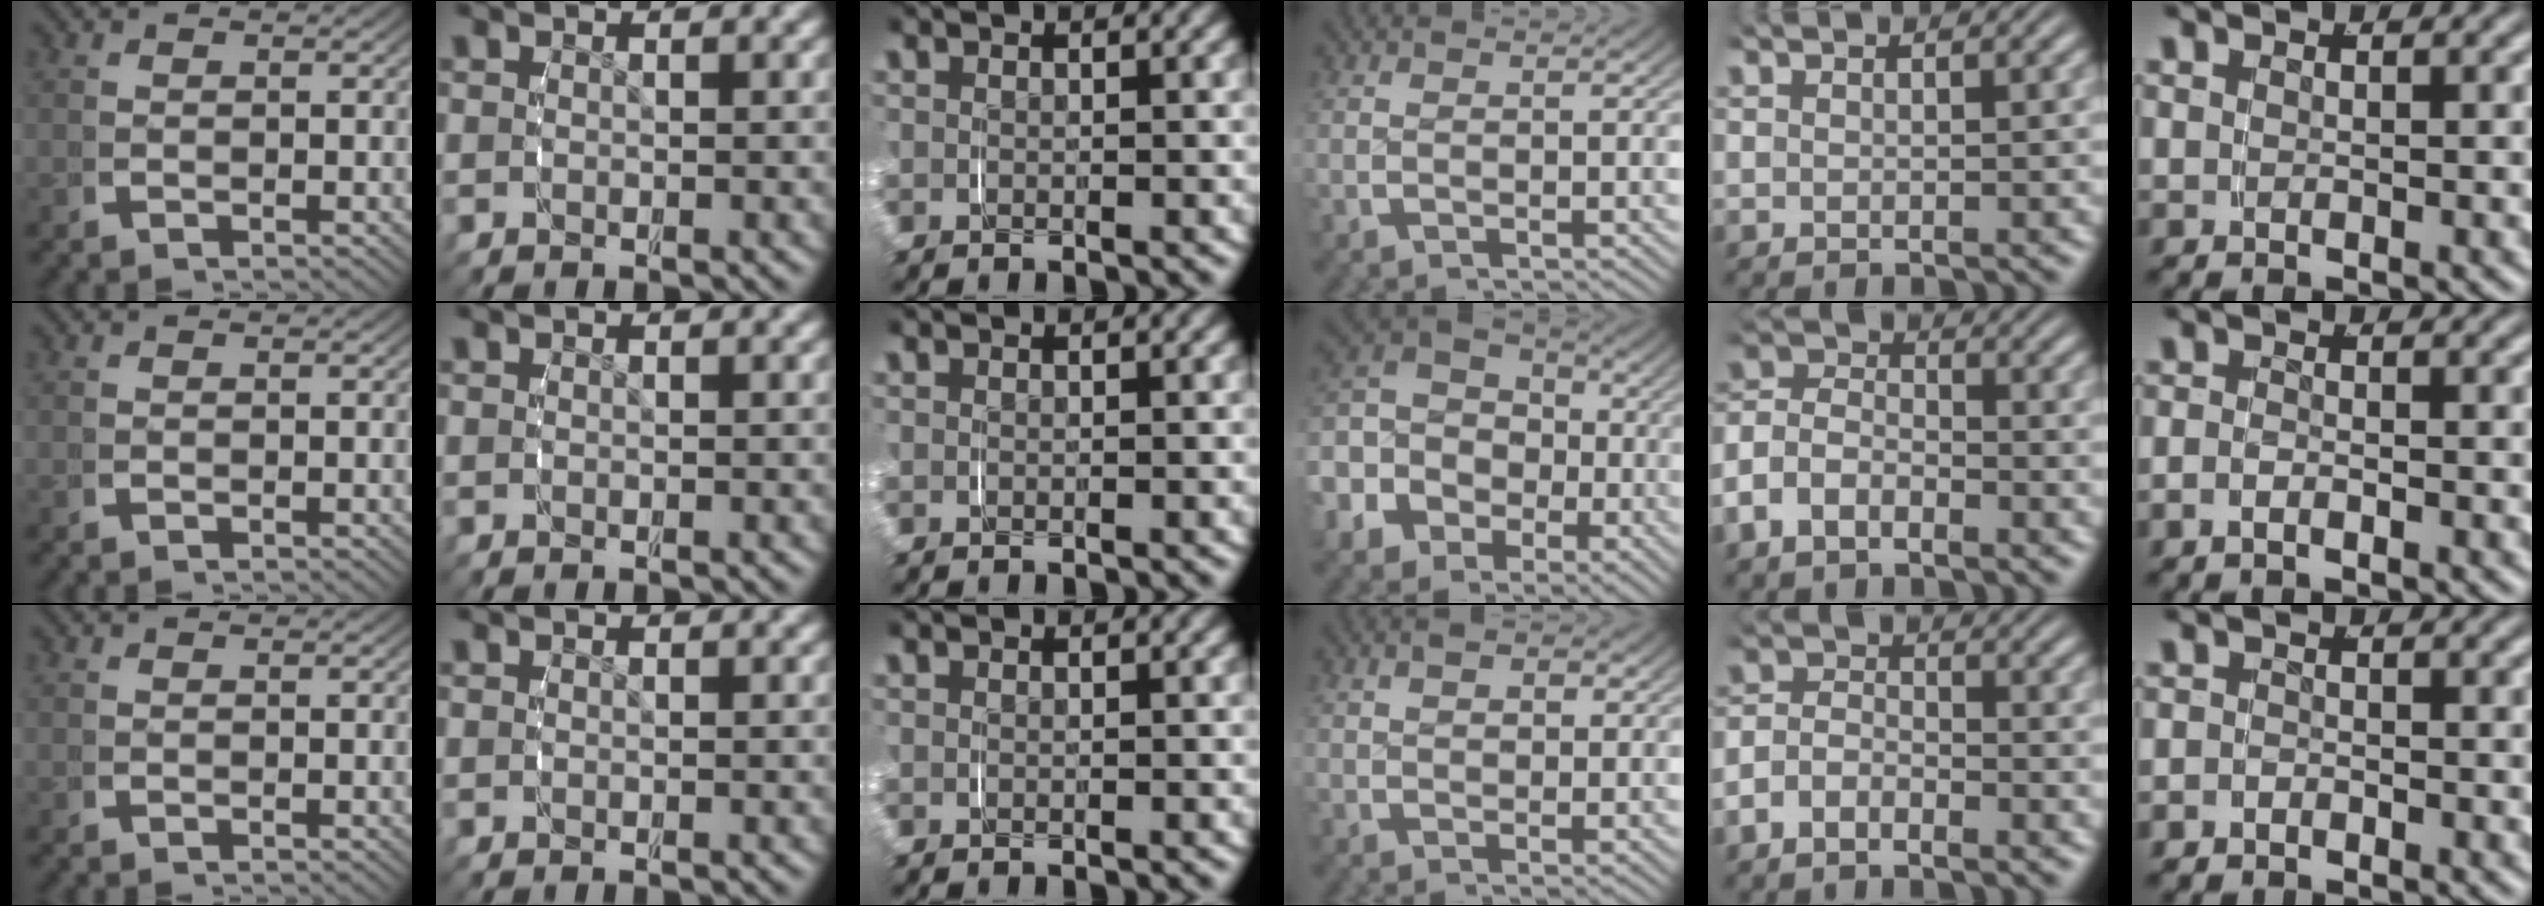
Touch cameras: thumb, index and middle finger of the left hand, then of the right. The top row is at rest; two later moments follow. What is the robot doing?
{"motion": "grasp_and_lifting", "object": "scarf"}